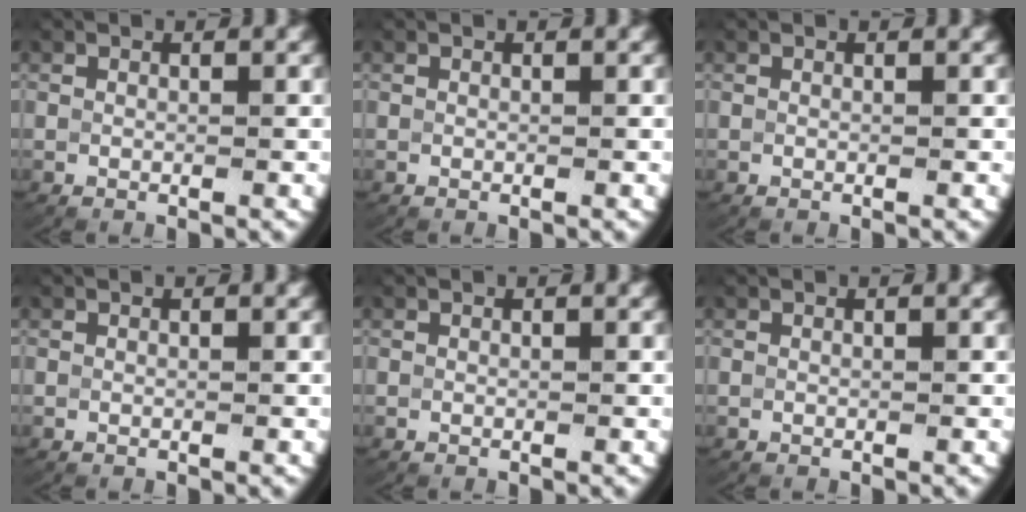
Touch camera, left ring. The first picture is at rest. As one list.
[{"total": 0.0}, {"total": 0.0}, {"total": 0.0}, {"total": 0.0}, {"total": 0.0}]